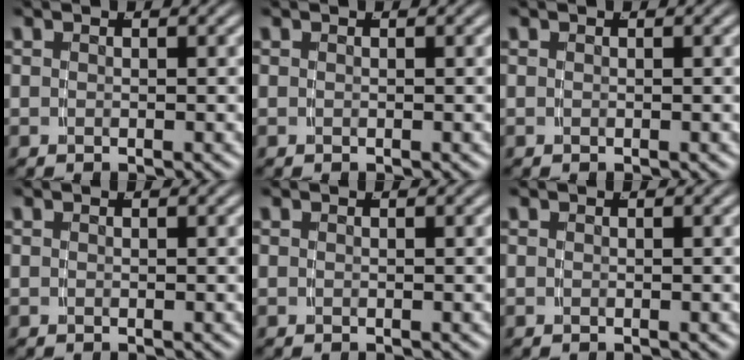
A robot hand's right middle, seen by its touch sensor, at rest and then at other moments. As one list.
[{"total": 0.0}, {"total": 0.0}, {"total": 0.0}, {"total": 0.0}, {"total": 0.0}]